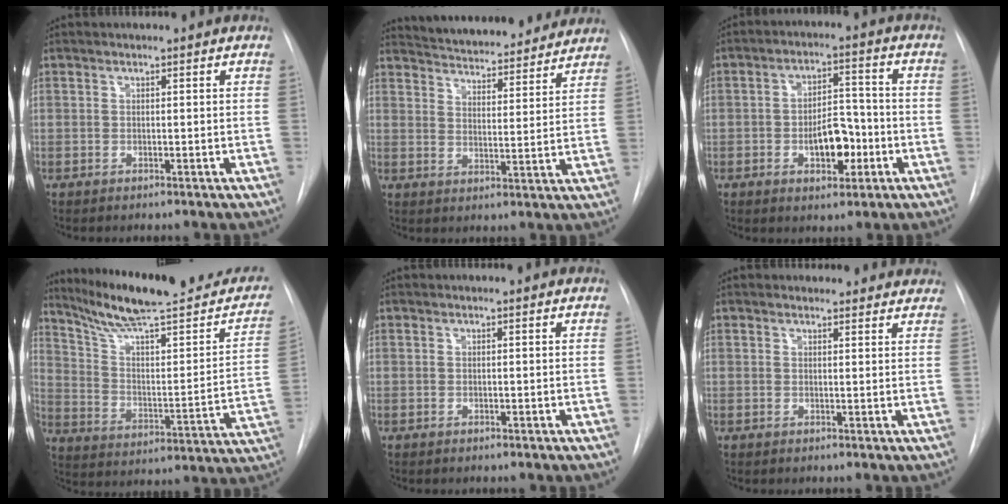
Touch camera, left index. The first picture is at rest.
{"total": 17.1, "force": [15.9, 3.3, 5.4], "torque": [-0.085, 0.009, 0.224]}
{"total": 7.7, "force": [-3.3, 3.6, 6.0], "torque": [-0.094, 0.008, -0.044]}
{"total": 24.6, "force": [20.6, 3.5, 13.0], "torque": [-0.192, -0.034, 0.295]}
{"total": 1.0, "force": [-1.0, 0.0, 0.0], "torque": [0.001, -0.005, -0.012]}
{"total": 5.4, "force": [5.0, 2.1, 0.4], "torque": [0.019, 0.003, 0.036]}